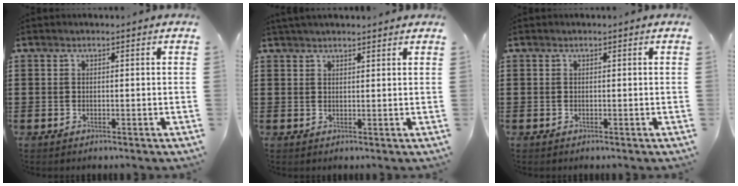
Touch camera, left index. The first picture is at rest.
{"total": 2.0, "force": [1.9, 0.3, 0.6], "torque": [-0.015, 0.004, 0.036]}
{"total": 0.0}